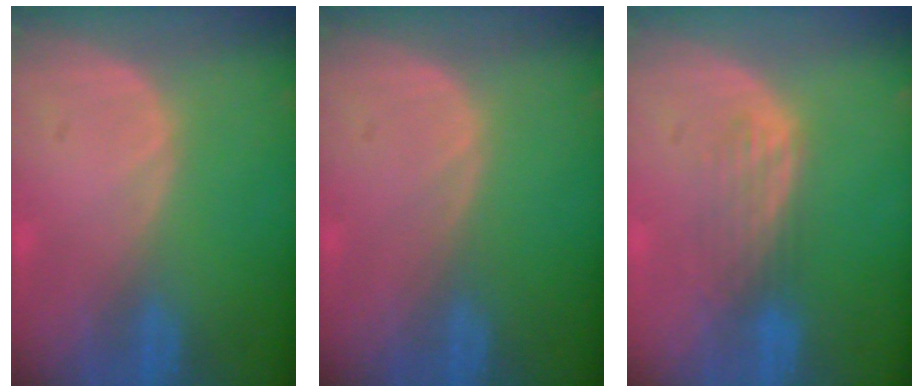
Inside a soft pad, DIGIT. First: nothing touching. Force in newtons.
{"total": 0.0}
{"total": 3.8, "press": 3.2, "slide": 1.9}